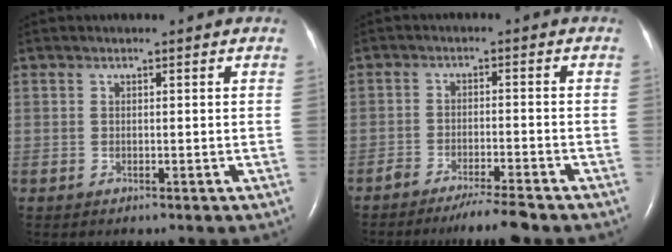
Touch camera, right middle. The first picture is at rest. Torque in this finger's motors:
{"motor_torque": [-0.05, -0.10, 0.05, 0.05]}